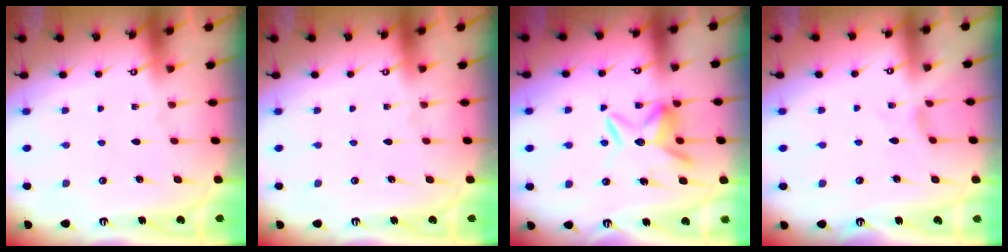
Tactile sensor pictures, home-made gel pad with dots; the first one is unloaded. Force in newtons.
{"total": 0.0}
{"total": 10.8, "press": 10.8, "slide": 0.9}
{"total": 0.7, "press": 0.6, "slide": 0.3}